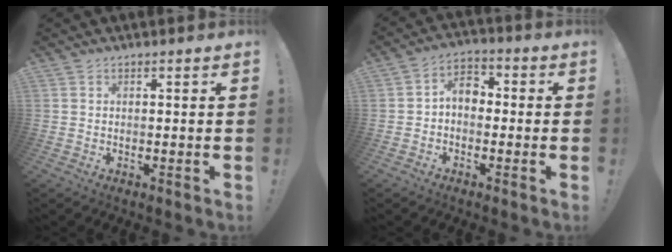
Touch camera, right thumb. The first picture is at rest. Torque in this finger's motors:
{"motor_torque": [0.35, 0.09, 0.04, -0.01, 0.01]}